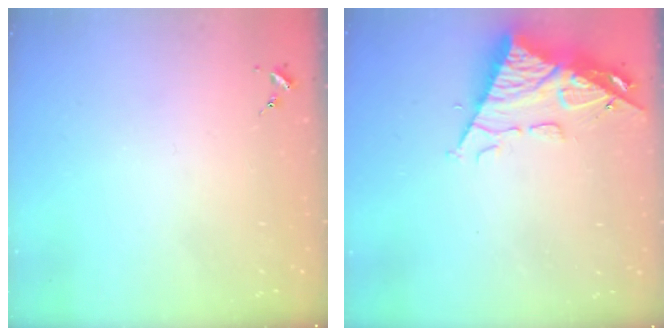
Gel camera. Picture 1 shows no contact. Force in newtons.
{"total": 13.0, "press": 12.9, "slide": 1.4}